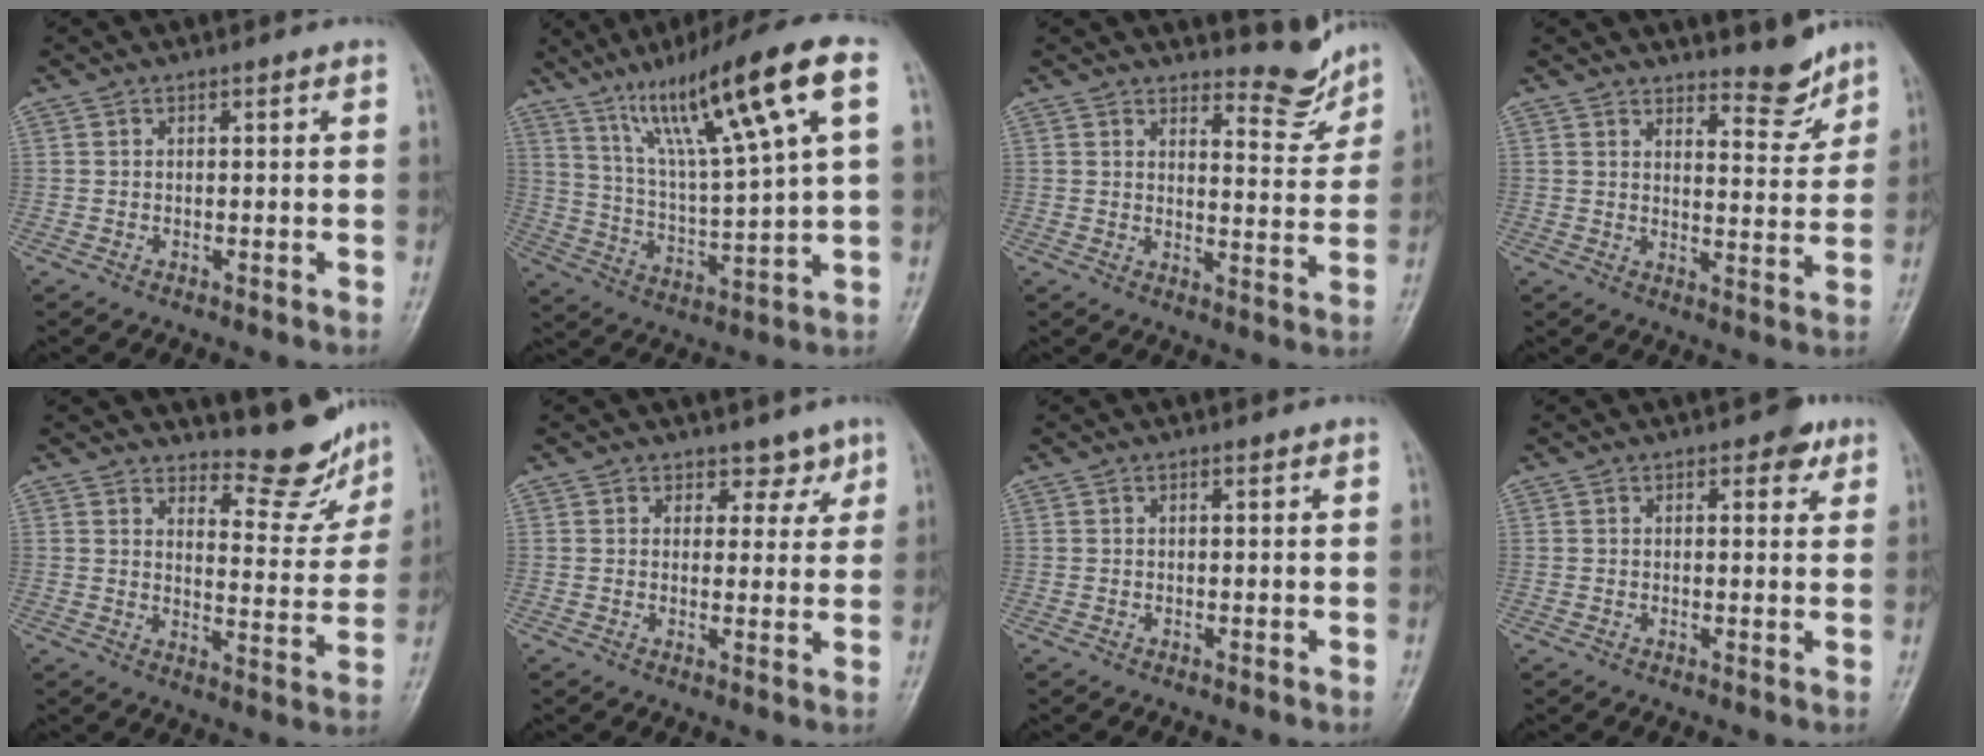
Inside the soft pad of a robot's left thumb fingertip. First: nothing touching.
{"total": 19.5, "force": [9.0, 2.2, 17.1], "torque": [-0.279, -0.013, 0.161]}
{"total": 6.6, "force": [6.0, 2.1, 1.8], "torque": [-0.004, -0.061, 0.084]}
{"total": 6.1, "force": [5.3, 1.8, 2.5], "torque": [-0.014, -0.050, 0.083]}
{"total": 9.7, "force": [8.9, 3.0, 2.6], "torque": [-0.004, -0.083, 0.120]}
{"total": 3.6, "force": [2.4, 2.5, 0.8], "torque": [0.023, -0.013, 0.031]}
{"total": 0.0}
{"total": 2.9, "force": [1.6, 1.7, 1.8], "torque": [-0.004, -0.004, 0.016]}